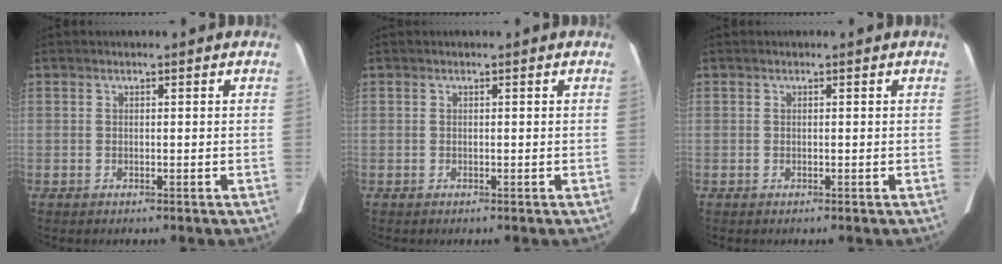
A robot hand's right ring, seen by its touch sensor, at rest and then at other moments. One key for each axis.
{"total": 0.0}
{"total": 0.0}